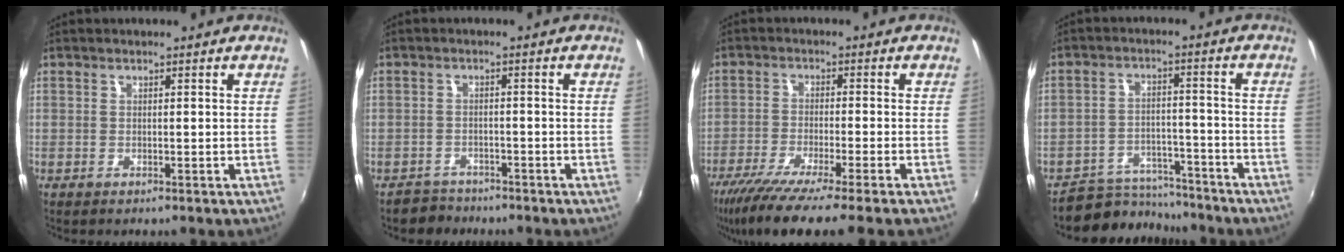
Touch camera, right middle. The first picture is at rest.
{"total": 3.4, "force": [-2.9, 1.8, -0.4], "torque": [-0.005, 0.008, -0.051]}
{"total": 11.6, "force": [-9.4, -1.2, 6.7], "torque": [-0.139, -0.041, -0.155]}
{"total": 8.4, "force": [-7.7, 3.2, 0.4], "torque": [-0.021, 0.019, -0.115]}